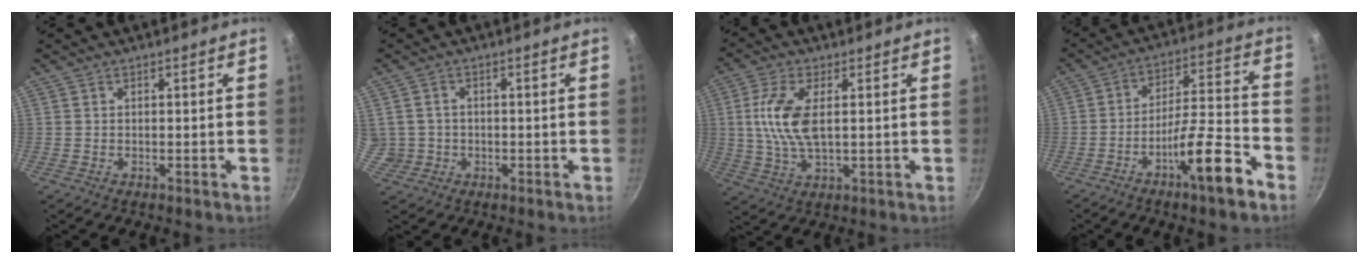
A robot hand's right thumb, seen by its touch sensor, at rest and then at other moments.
{"total": 4.7, "force": [-0.3, 4.4, 1.5], "torque": [-0.019, 0.012, 0.004]}
{"total": 9.7, "force": [1.4, 4.3, 8.6], "torque": [-0.178, 0.001, 0.028]}
{"total": 13.5, "force": [-7.5, 2.7, 10.9], "torque": [-0.160, 0.056, -0.119]}